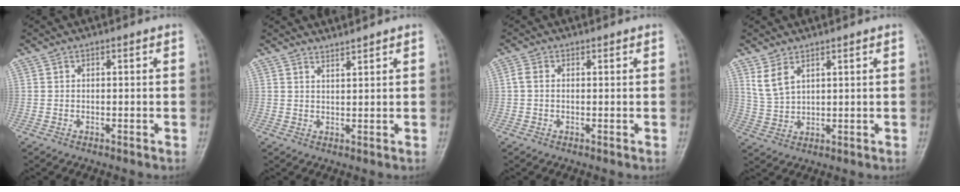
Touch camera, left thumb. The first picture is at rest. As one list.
[{"total": 1.8, "force": [1.7, -0.3, 0.4], "torque": [-0.001, -0.016, 0.032]}, {"total": 1.7, "force": [0.2, 1.1, 1.3], "torque": [-0.028, 0.005, 0.003]}, {"total": 4.6, "force": [2.9, 2.1, 2.9], "torque": [-0.060, -0.010, 0.068]}]